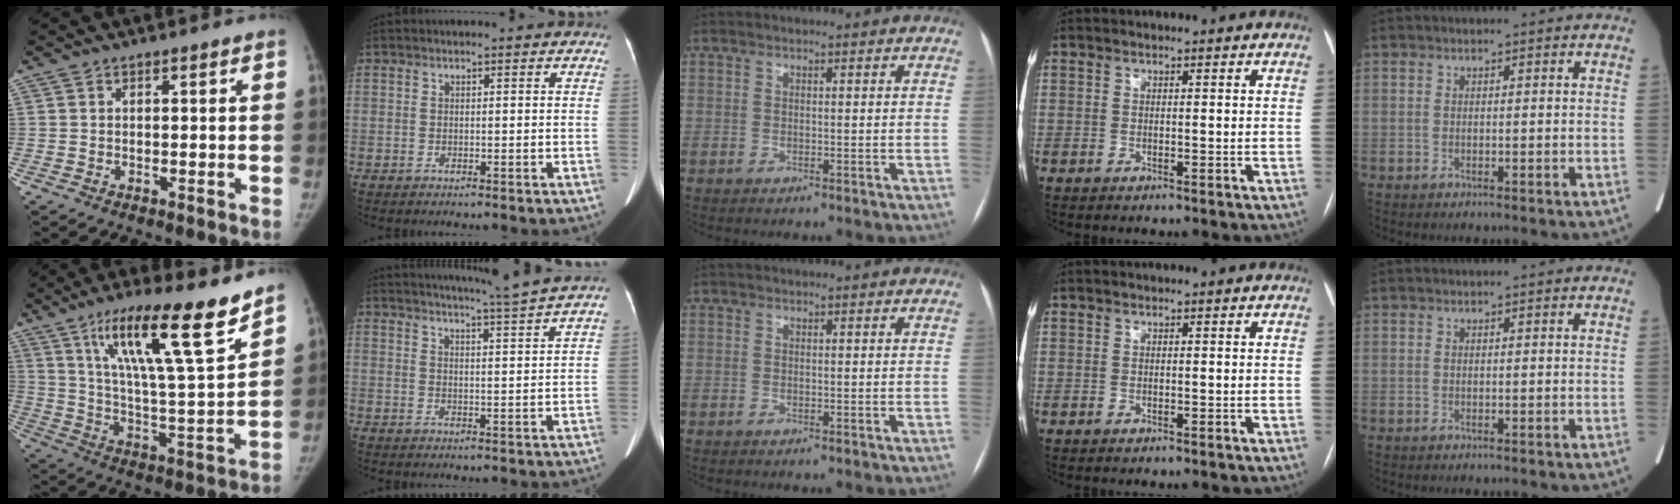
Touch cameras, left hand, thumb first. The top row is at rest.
{"thumb": {"total": 20.1, "force": [13.2, 2.4, 15.0], "torque": [-0.226, -0.066, 0.221]}, "index": {"total": 8.6, "force": [7.7, -2.5, 2.9], "torque": [-0.047, -0.022, 0.104]}, "middle": {"total": 1.9, "force": [-0.8, -1.5, -0.9], "torque": [0.013, -0.010, -0.013]}}